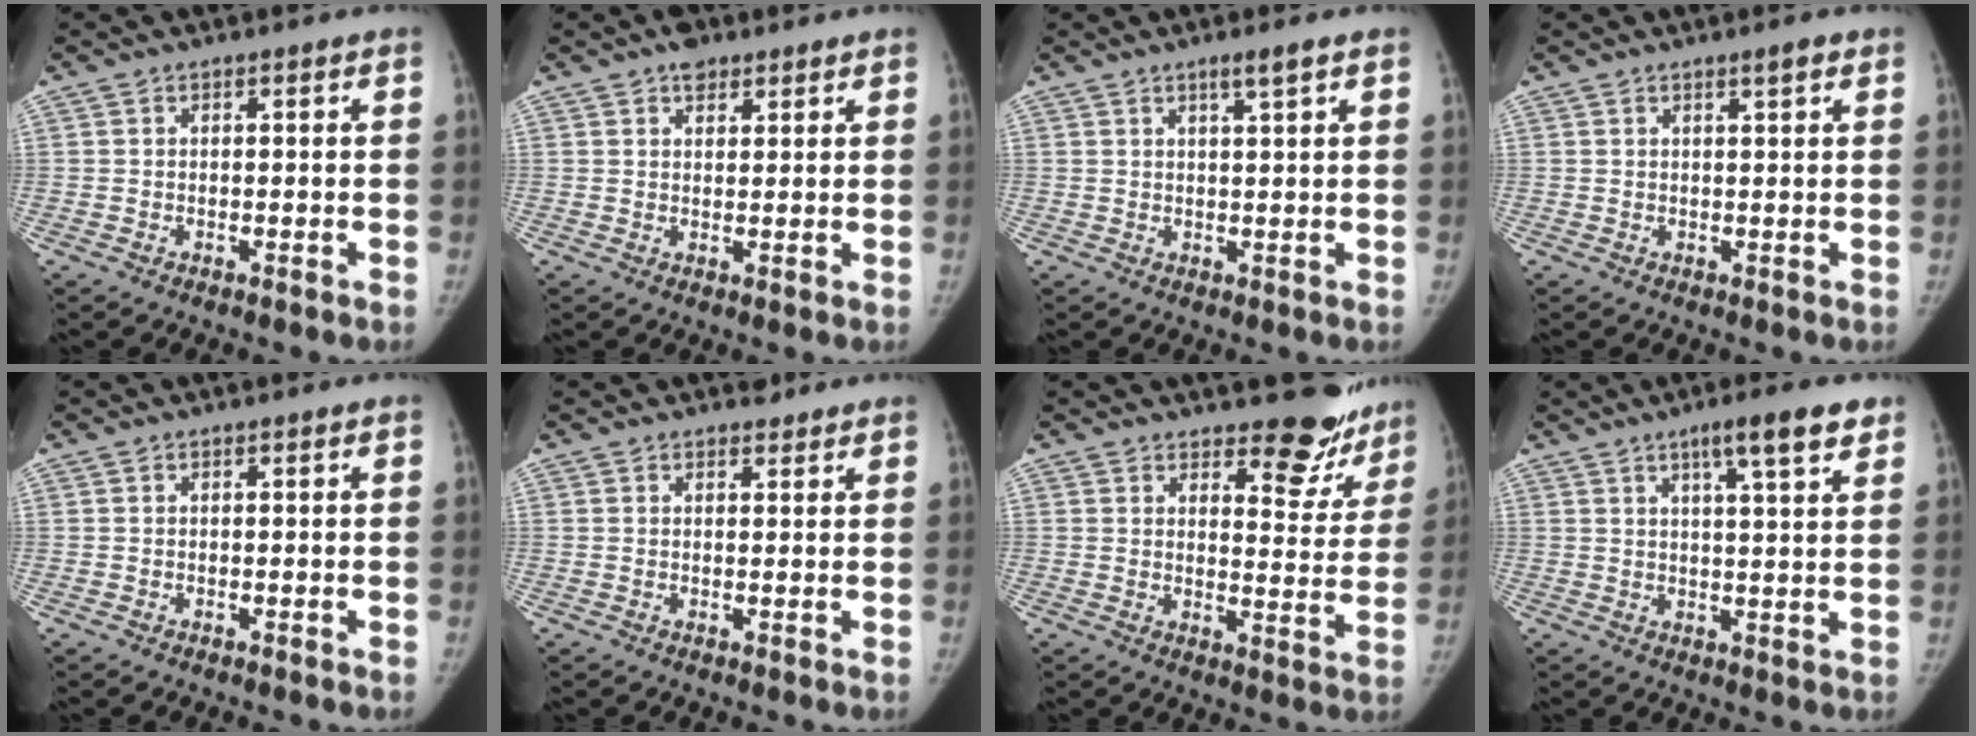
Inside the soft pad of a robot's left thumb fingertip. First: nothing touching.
{"total": 3.6, "force": [2.4, 2.1, 1.7], "torque": [-0.009, -0.010, 0.036]}
{"total": 2.6, "force": [1.6, 0.0, 2.1], "torque": [-0.038, -0.010, 0.029]}
{"total": 1.8, "force": [1.1, 0.2, 1.3], "torque": [-0.020, -0.006, 0.017]}
{"total": 0.0}
{"total": 1.7, "force": [1.4, 0.9, 0.1], "torque": [0.010, -0.009, 0.015]}
{"total": 11.2, "force": [9.6, 4.5, 3.8], "torque": [-0.002, -0.082, 0.112]}
{"total": 8.6, "force": [5.2, 1.4, 6.7], "torque": [-0.090, -0.020, 0.074]}